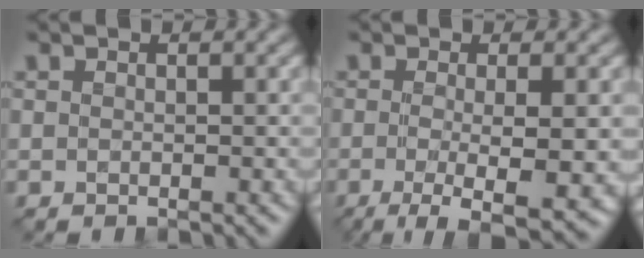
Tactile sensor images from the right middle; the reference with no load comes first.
{"total": 6.8, "force": [-1.7, 1.7, 6.3], "torque": [-0.102, -0.017, -0.025]}